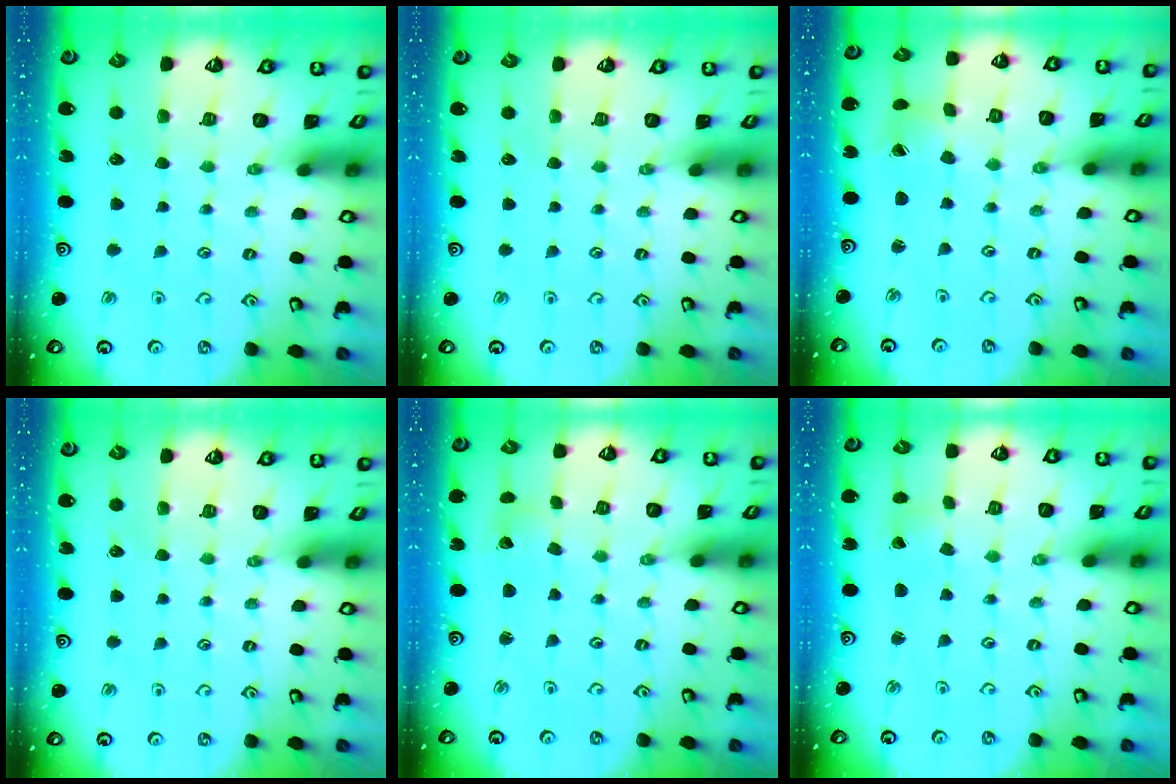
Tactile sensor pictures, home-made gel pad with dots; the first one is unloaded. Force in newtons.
{"total": 0.0}
{"total": 3.0, "press": 3.0, "slide": 0.2}
{"total": 0.0}
{"total": 1.8, "press": 1.7, "slide": 0.3}
{"total": 0.9, "press": 0.9, "slide": 0.0}